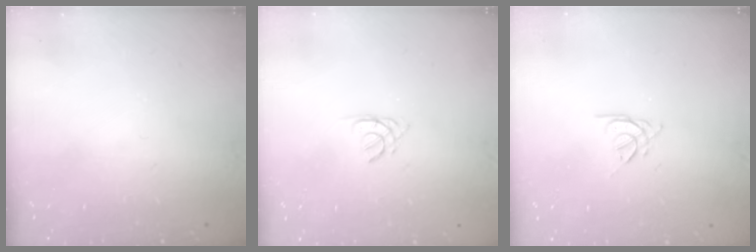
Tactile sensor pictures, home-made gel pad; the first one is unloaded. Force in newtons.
{"total": 1.7, "press": 1.7, "slide": 0.3}
{"total": 3.3, "press": 3.3, "slide": 0.5}